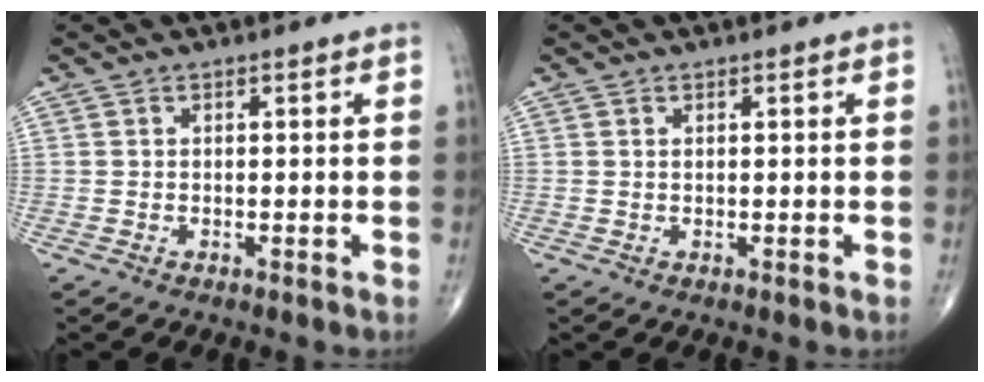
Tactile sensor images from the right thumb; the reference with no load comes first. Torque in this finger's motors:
{"motor_torque": [0.41, 0.19, 0.05, 0.24, 0.02]}